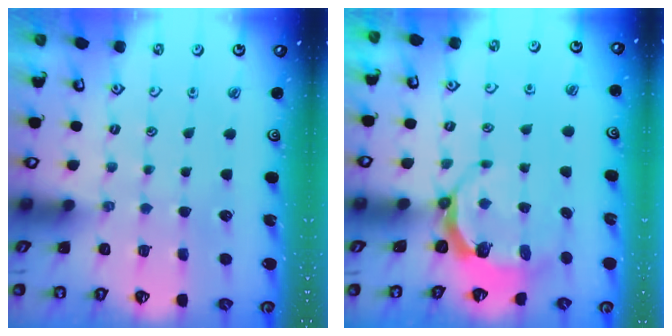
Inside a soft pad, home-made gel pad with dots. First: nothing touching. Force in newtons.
{"total": 5.4, "press": 4.3, "slide": 3.2}